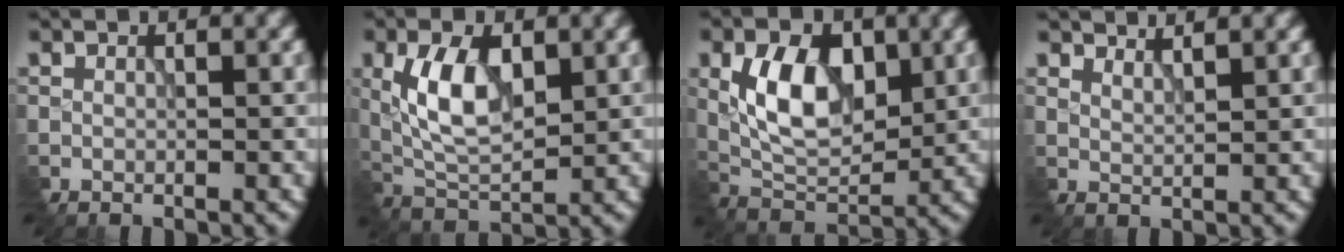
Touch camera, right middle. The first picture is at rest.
{"total": 5.8, "force": [0.9, 2.9, 4.9], "torque": [-0.101, 0.004, 0.020]}
{"total": 7.1, "force": [1.0, 4.3, 5.5], "torque": [-0.101, -0.002, 0.020]}
{"total": 2.9, "force": [2.8, 0.3, 0.6], "torque": [-0.008, 0.001, 0.041]}